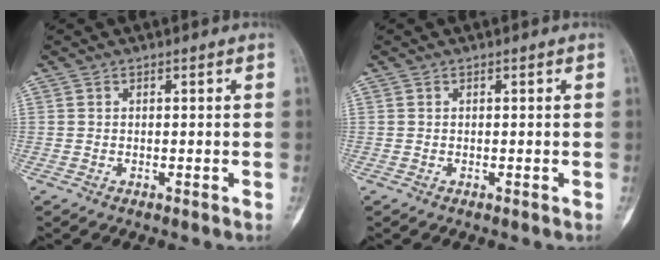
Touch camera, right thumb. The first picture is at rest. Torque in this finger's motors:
{"motor_torque": [0.01, -0.01, 0.02, -0.02, 0.01]}